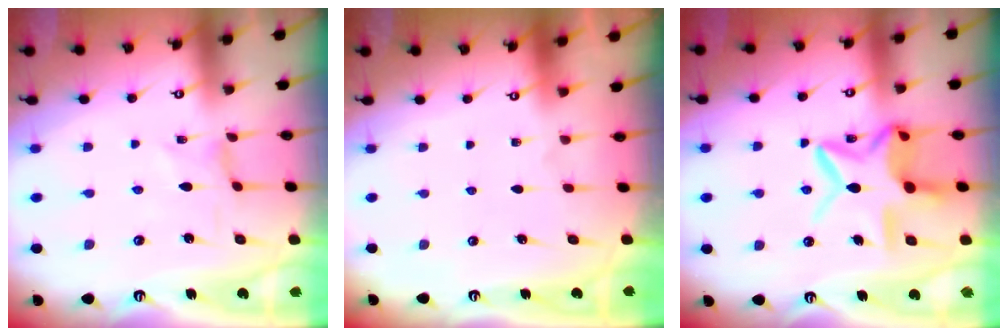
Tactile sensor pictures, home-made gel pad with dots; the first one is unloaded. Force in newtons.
{"total": 0.0}
{"total": 13.5, "press": 13.5, "slide": 1.2}